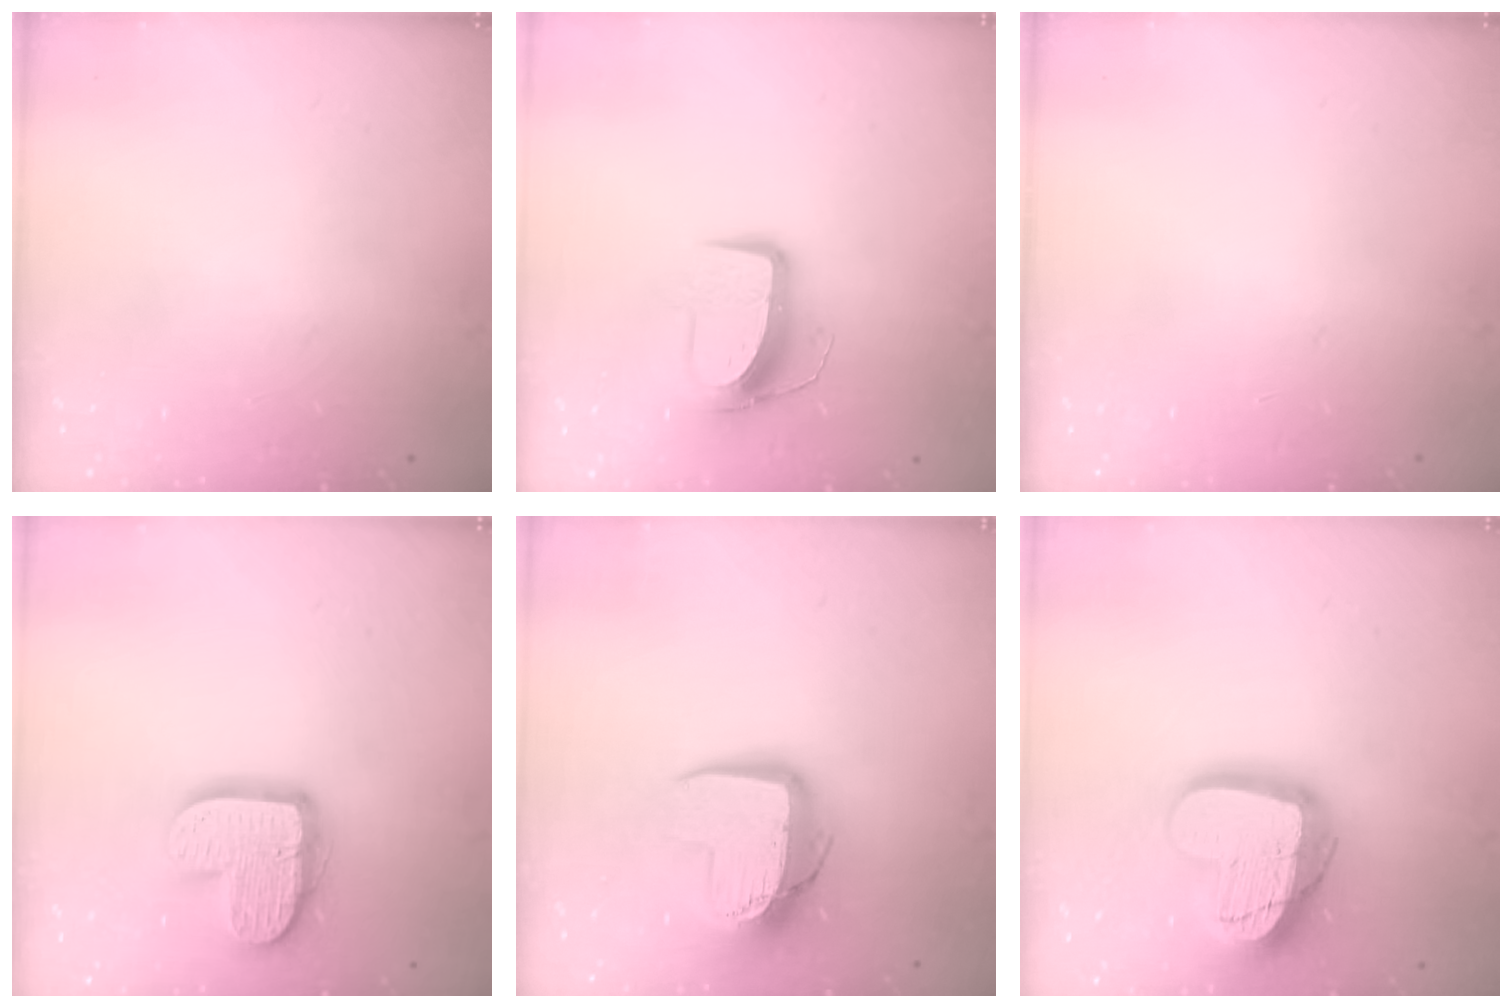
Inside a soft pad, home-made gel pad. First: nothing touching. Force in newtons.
{"total": 10.3, "press": 10.3, "slide": 0.8}
{"total": 0.0}
{"total": 14.2, "press": 14.2, "slide": 1.1}
{"total": 13.2, "press": 13.2, "slide": 1.1}
{"total": 20.4, "press": 20.3, "slide": 1.7}